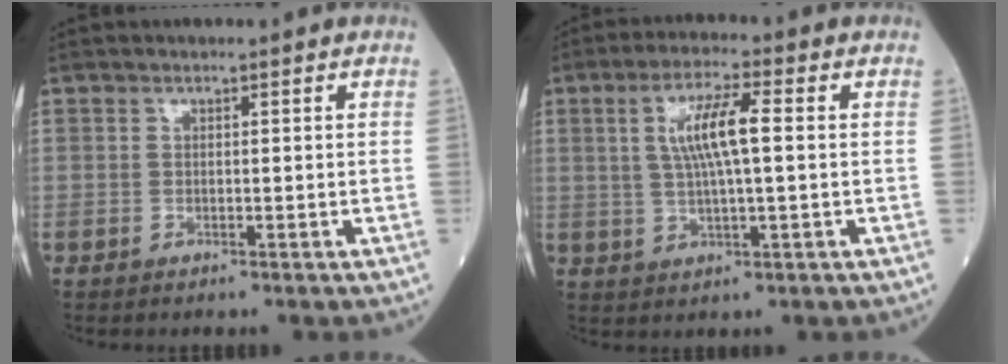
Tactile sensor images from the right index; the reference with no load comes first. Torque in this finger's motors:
{"motor_torque": [0.50, 0.06, 0.28, 0.14]}